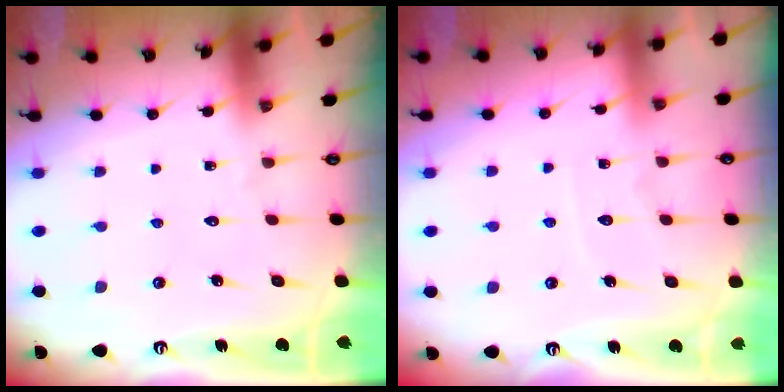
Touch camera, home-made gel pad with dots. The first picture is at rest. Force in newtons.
{"total": 4.5, "press": 4.5, "slide": 0.5}